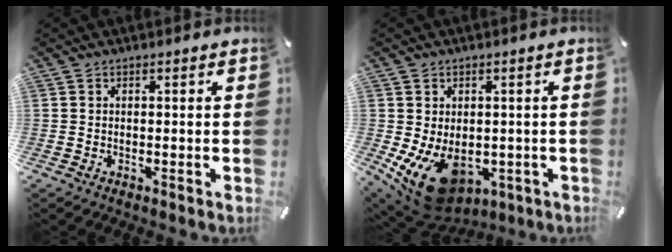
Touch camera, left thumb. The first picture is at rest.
{"total": 12.8, "force": [-4.1, 8.9, 8.2], "torque": [-0.139, 0.007, -0.063]}